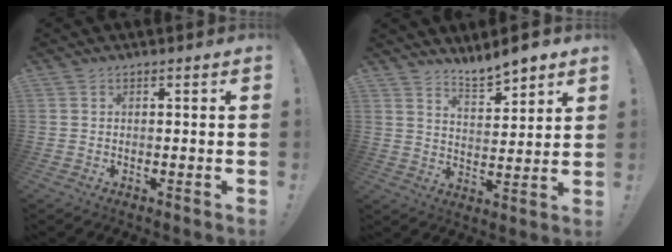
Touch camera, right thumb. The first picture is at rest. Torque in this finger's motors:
{"motor_torque": [0.00, 0.09, -0.06, 0.26, 0.05]}